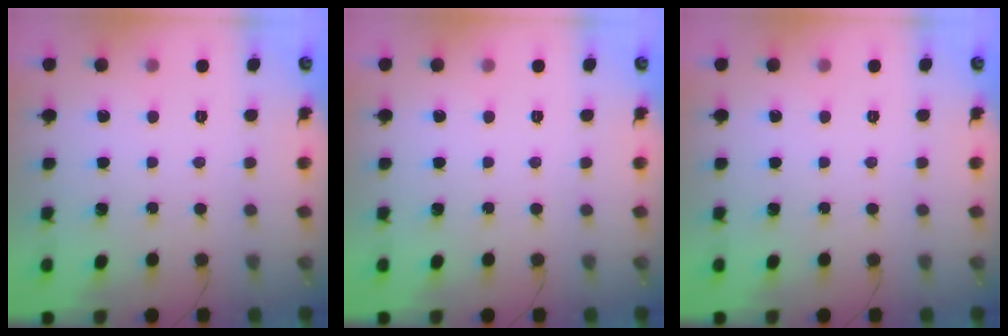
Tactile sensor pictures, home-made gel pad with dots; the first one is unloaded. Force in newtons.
{"total": 0.0}
{"total": 0.0}